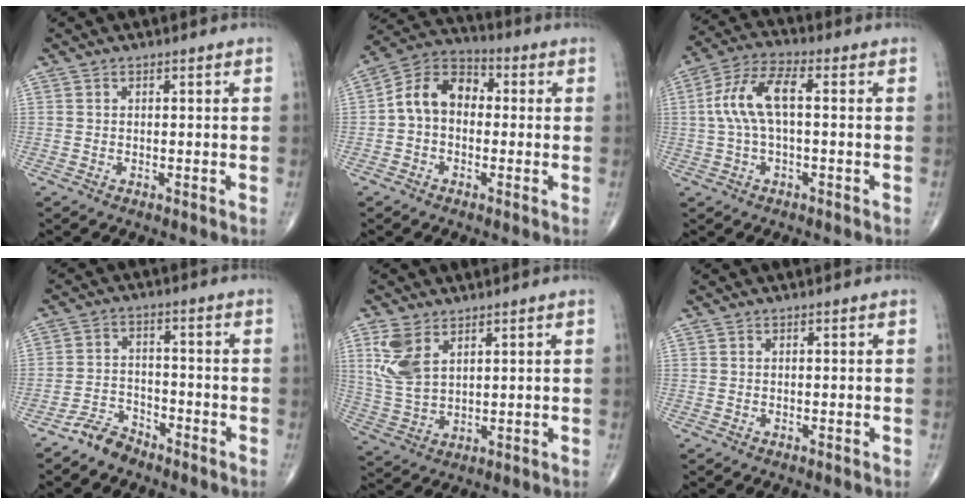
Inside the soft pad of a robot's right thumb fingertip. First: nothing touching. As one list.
[{"total": 10.2, "force": [0.0, 7.4, 7.0], "torque": [-0.101, 0.036, -0.017]}, {"total": 9.9, "force": [0.7, 4.1, 9.0], "torque": [-0.199, 0.035, 0.010]}, {"total": 4.9, "force": [-4.2, 2.3, 1.1], "torque": [-0.013, 0.028, -0.083]}, {"total": 8.1, "force": [3.8, 4.4, 5.6], "torque": [-0.120, -0.010, 0.087]}, {"total": 0.0}]